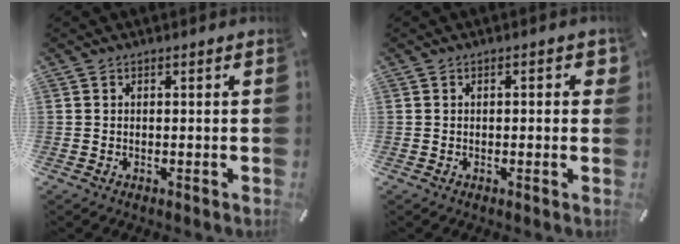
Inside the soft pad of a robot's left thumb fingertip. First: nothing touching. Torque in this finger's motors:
{"motor_torque": [0.22, -0.10, 0.12, 0.04, 0.01]}